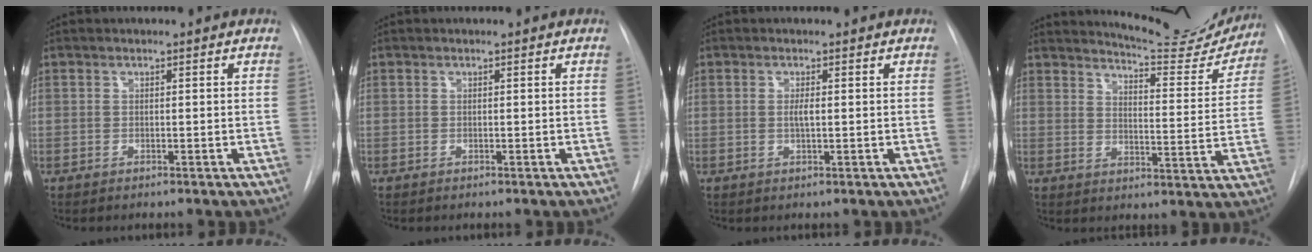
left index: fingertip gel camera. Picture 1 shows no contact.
{"total": 0.0}
{"total": 1.3, "force": [0.2, 0.1, 1.3], "torque": [-0.028, 0.001, 0.004]}
{"total": 14.3, "force": [13.9, 1.7, 2.9], "torque": [-0.036, -0.054, 0.166]}